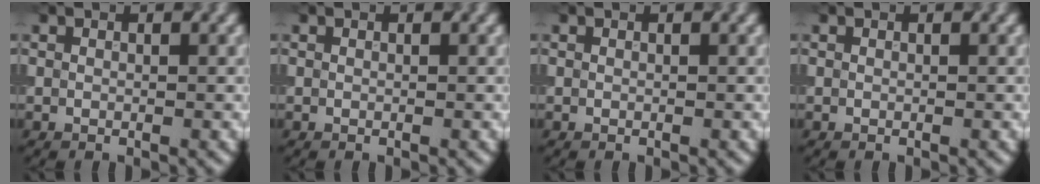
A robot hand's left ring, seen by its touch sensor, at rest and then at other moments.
{"total": 0.0}
{"total": 0.0}
{"total": 0.0}